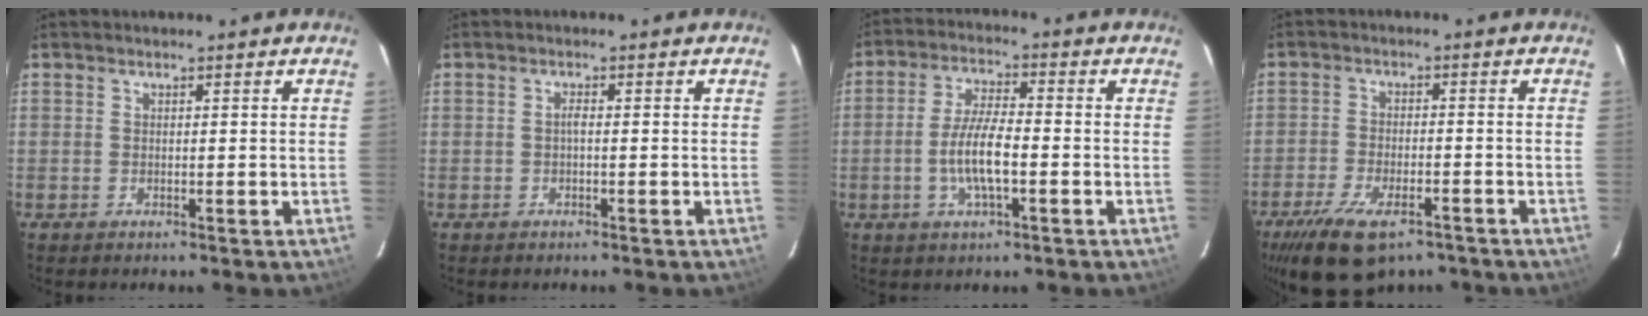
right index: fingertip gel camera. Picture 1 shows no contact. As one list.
[{"total": 0.8, "force": [-0.3, 0.1, 0.8], "torque": [-0.015, 0.005, -0.006]}, {"total": 8.1, "force": [-2.1, 2.1, 7.5], "torque": [-0.151, 0.004, -0.042]}, {"total": 13.3, "force": [-9.0, 5.6, 8.0], "torque": [-0.172, -0.026, -0.151]}]